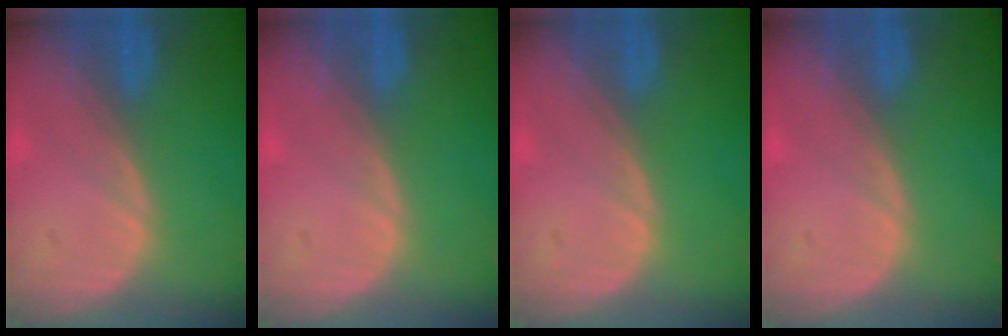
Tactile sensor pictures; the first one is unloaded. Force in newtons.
{"total": 0.0}
{"total": 0.0}
{"total": 0.0}